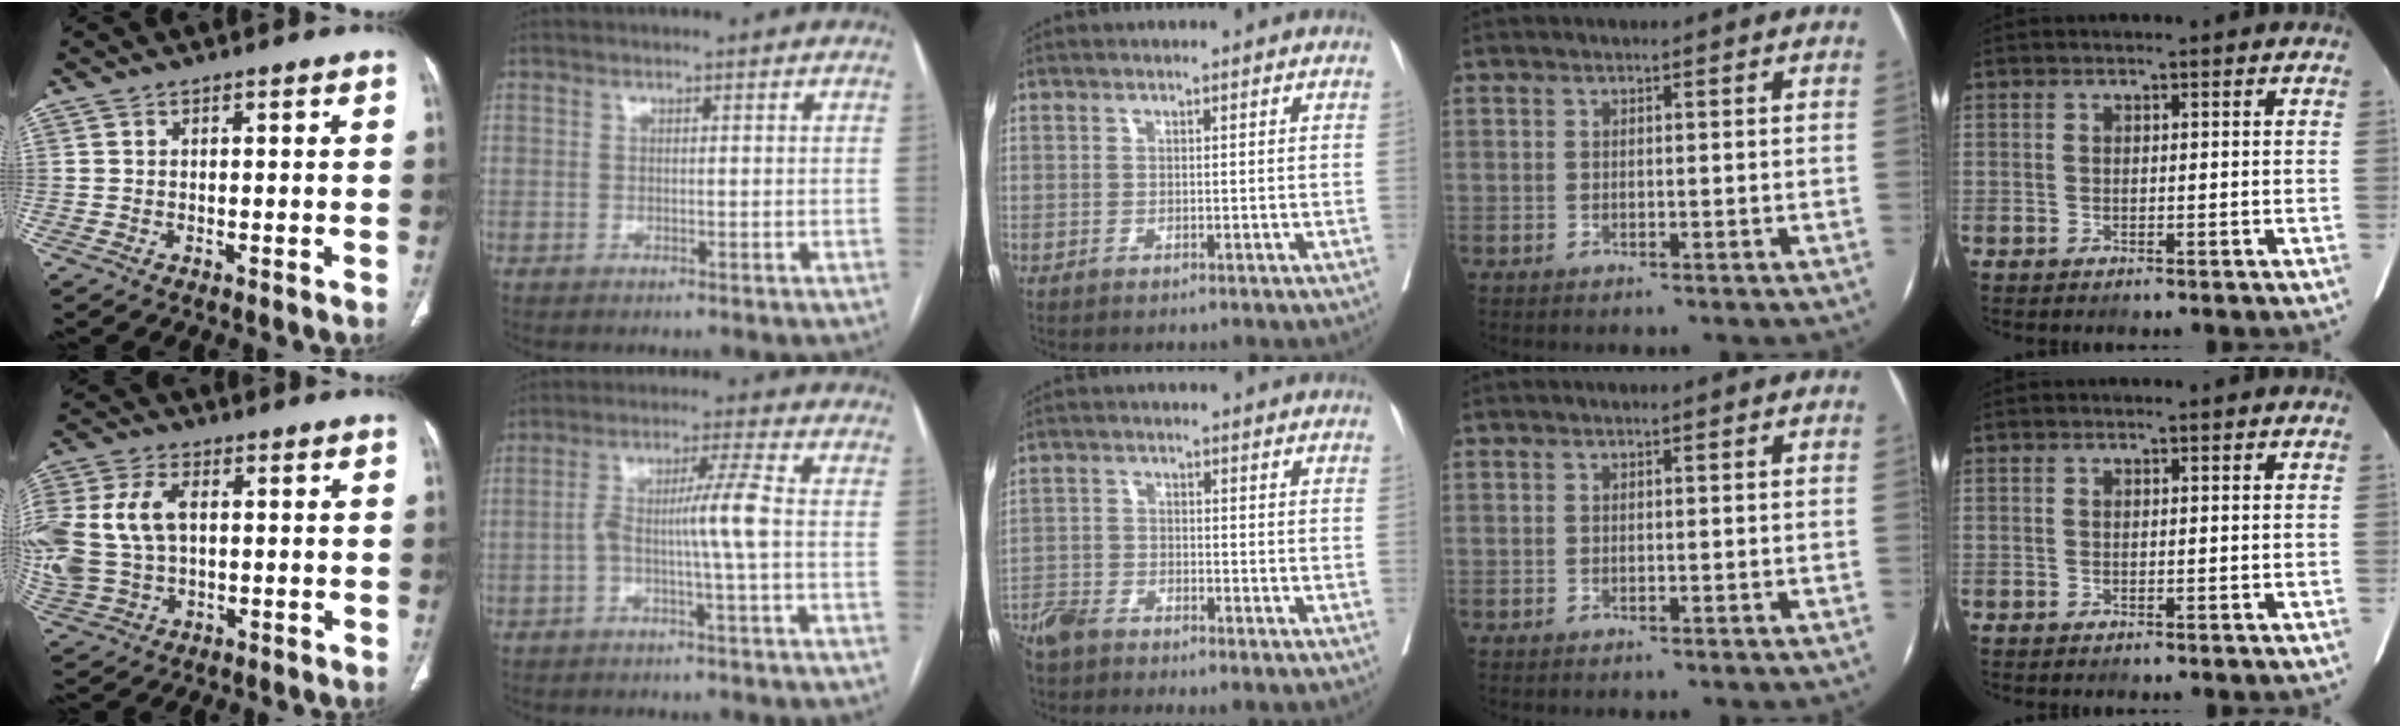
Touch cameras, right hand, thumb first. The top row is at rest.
{"thumb": {"total": 17.8, "force": [1.6, 12.1, 13.0], "torque": [-0.335, 0.008, 0.043]}, "index": {"total": 6.3, "force": [-1.3, -1.0, 6.1], "torque": [-0.115, 0.019, -0.021]}, "middle": {"total": 4.5, "force": [-4.1, 0.9, 1.7], "torque": [-0.029, -0.010, -0.081]}}